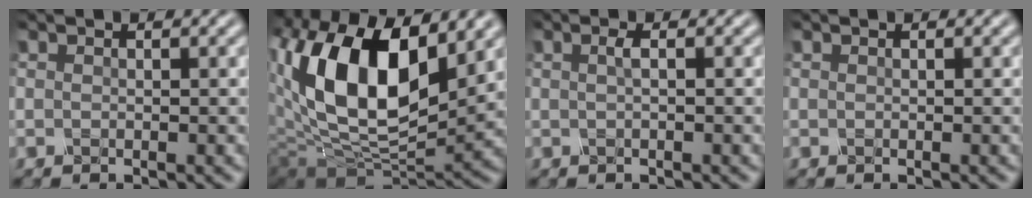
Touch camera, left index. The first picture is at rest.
{"total": 15.1, "force": [4.2, 8.0, 12.1], "torque": [-0.220, 0.010, 0.071]}
{"total": 0.9, "force": [-0.1, 0.2, 0.9], "torque": [-0.019, 0.002, -0.003]}
{"total": 0.0}